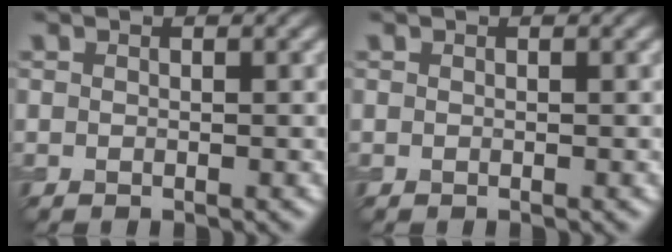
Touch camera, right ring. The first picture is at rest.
{"total": 0.0}